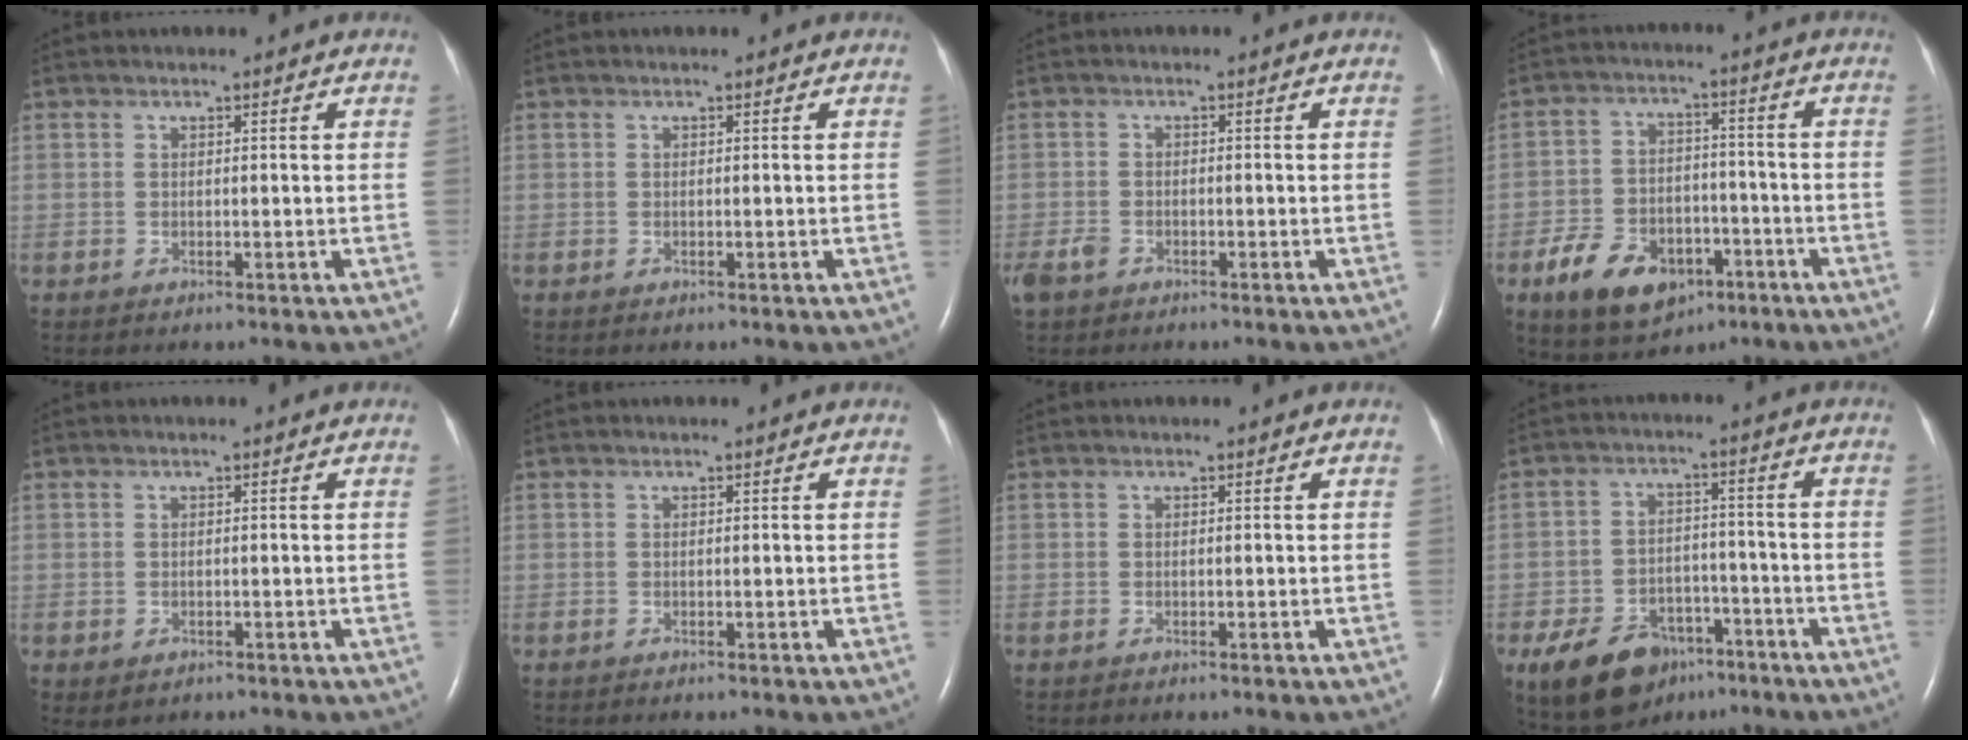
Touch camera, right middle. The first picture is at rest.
{"total": 0.0}
{"total": 2.8, "force": [-1.7, 1.8, 1.4], "torque": [-0.037, -0.001, -0.026]}
{"total": 11.6, "force": [-6.1, 7.0, 6.9], "torque": [-0.133, 0.003, -0.096]}
{"total": 1.5, "force": [-0.6, 1.1, 0.7], "torque": [-0.014, -0.001, 0.001]}
{"total": 0.0}
{"total": 0.0}
{"total": 12.3, "force": [-7.9, 7.3, 6.0], "torque": [-0.107, 0.006, -0.121]}